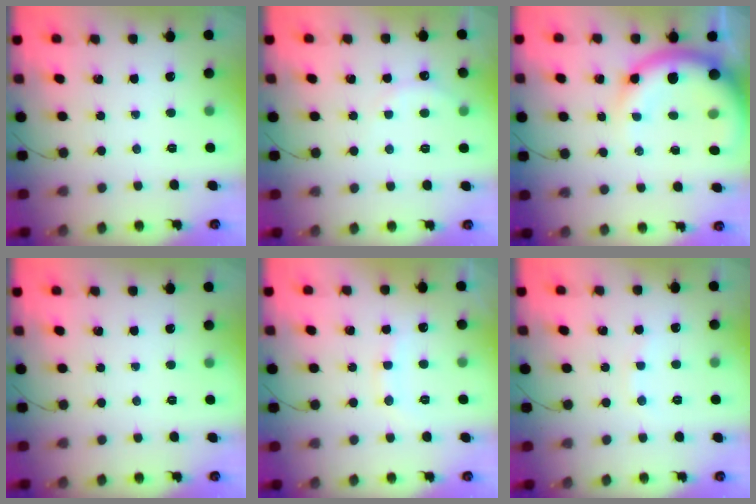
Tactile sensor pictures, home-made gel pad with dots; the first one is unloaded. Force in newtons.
{"total": 5.7, "press": 5.6, "slide": 1.2}
{"total": 14.5, "press": 14.2, "slide": 3.0}
{"total": 0.0}
{"total": 8.7, "press": 8.6, "slide": 1.2}
{"total": 4.2, "press": 4.0, "slide": 1.2}